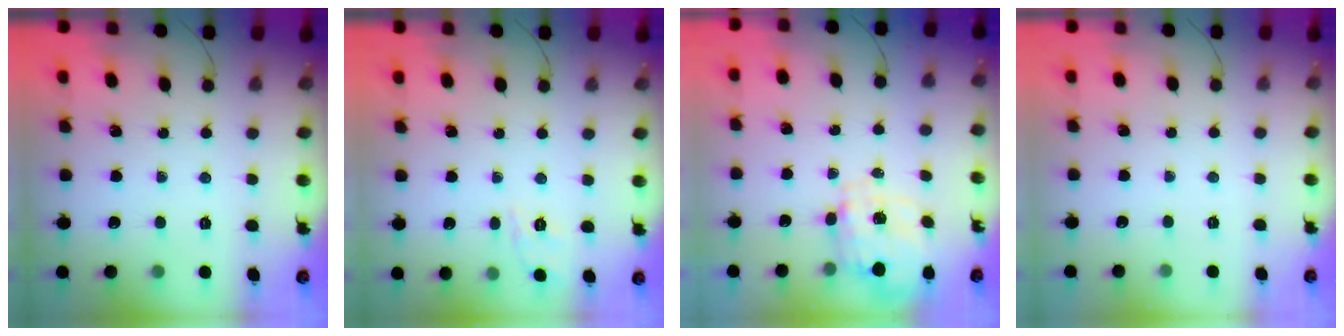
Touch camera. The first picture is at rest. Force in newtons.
{"total": 2.0, "press": 0.7, "slide": 1.9}
{"total": 2.7, "press": 2.5, "slide": 1.1}
{"total": 2.5, "press": 2.4, "slide": 0.4}